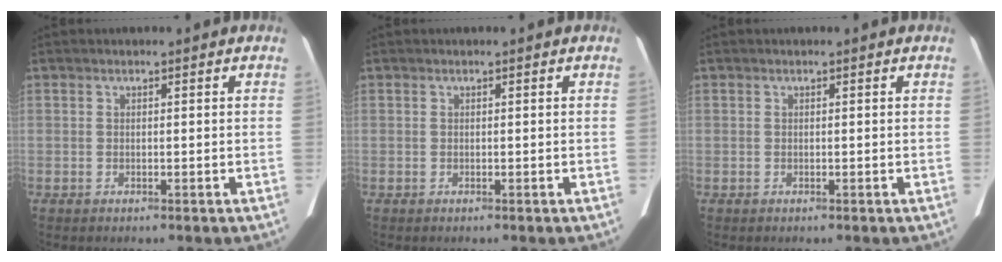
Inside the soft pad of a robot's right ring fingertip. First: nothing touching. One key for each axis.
{"total": 0.0}
{"total": 0.0}